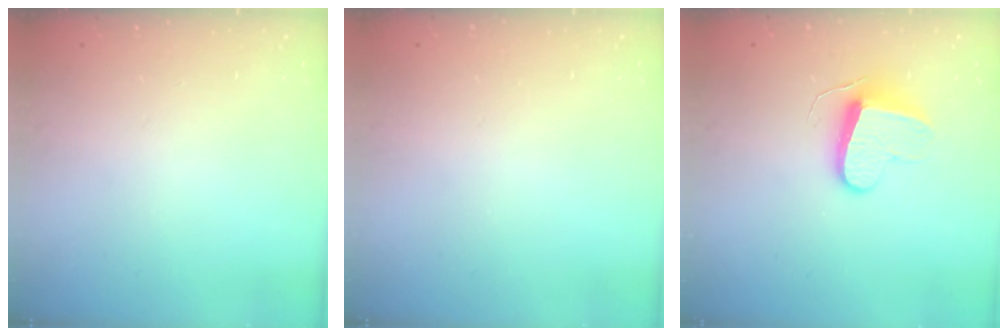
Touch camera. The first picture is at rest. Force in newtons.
{"total": 0.6, "press": 0.6, "slide": 0.2}
{"total": 9.3, "press": 9.3, "slide": 0.5}